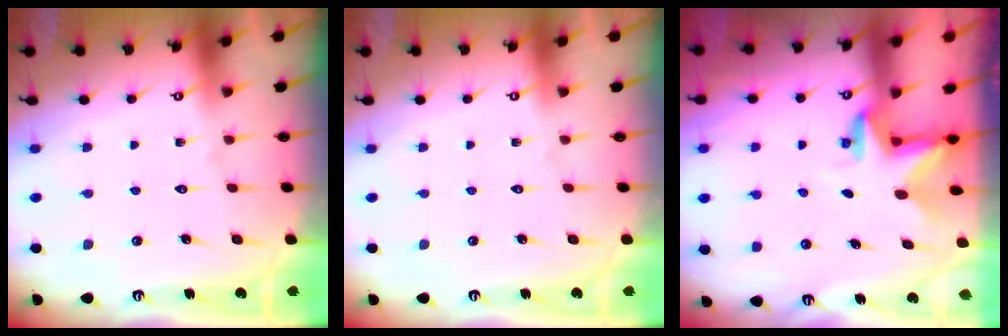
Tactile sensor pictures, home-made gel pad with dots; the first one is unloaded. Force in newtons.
{"total": 0.0}
{"total": 2.9, "press": 2.9, "slide": 0.2}